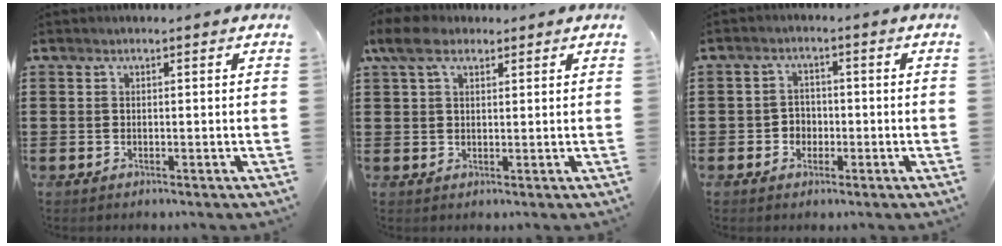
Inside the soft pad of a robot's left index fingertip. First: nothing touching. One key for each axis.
{"total": 5.7, "fx": 3.3, "fy": 3.0, "fz": 3.5, "tx": -0.071, "ty": 0.009, "tz": 0.060}
{"total": 2.5, "fx": -1.0, "fy": 2.2, "fz": 0.8, "tx": -0.023, "ty": 0.005, "tz": -0.024}